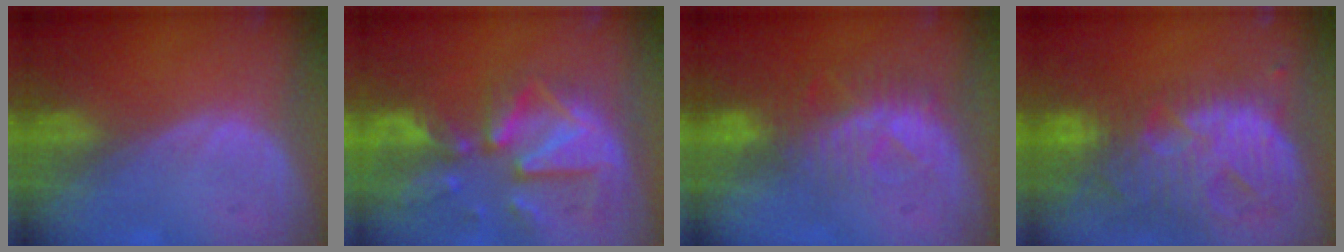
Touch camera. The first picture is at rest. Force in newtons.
{"total": 12.1, "press": 10.5, "slide": 6.1}
{"total": 8.1, "press": 7.4, "slide": 3.3}
{"total": 13.8, "press": 11.7, "slide": 7.4}